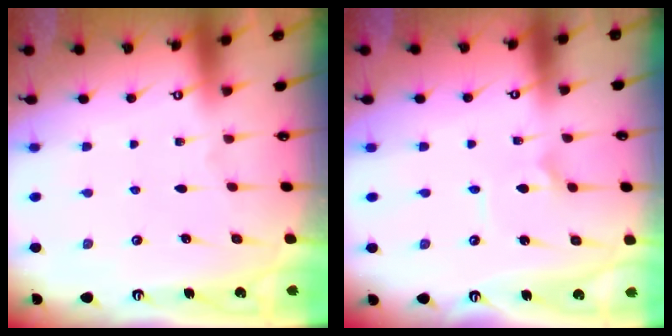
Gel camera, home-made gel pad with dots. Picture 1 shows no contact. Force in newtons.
{"total": 1.8, "press": 1.8, "slide": 0.1}